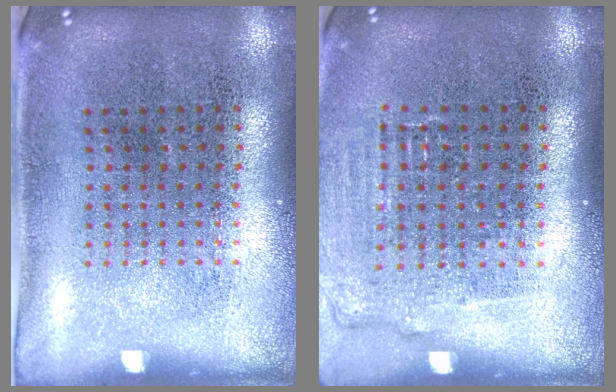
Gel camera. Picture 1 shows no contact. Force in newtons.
{"total": 1.1, "press": 1.1, "slide": 0.4}